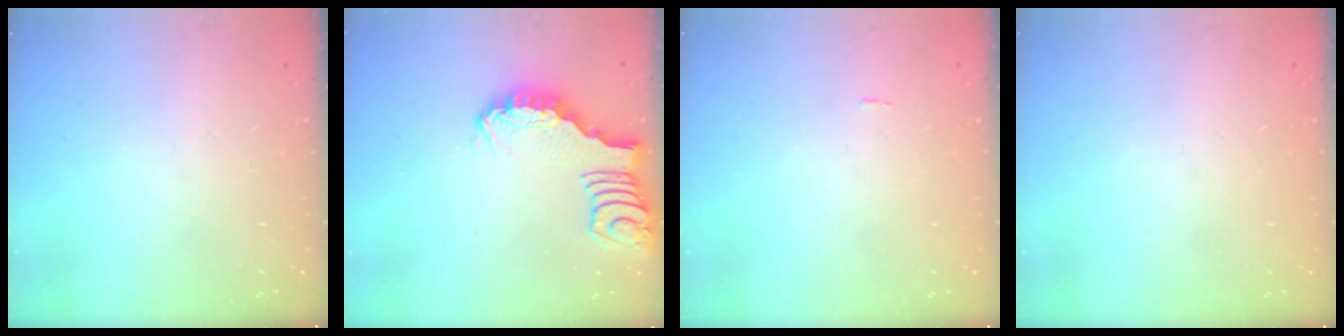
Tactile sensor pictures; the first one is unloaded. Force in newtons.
{"total": 2.7, "press": 2.7, "slide": 0.4}
{"total": 0.7, "press": 0.7, "slide": 0.0}
{"total": 0.0}